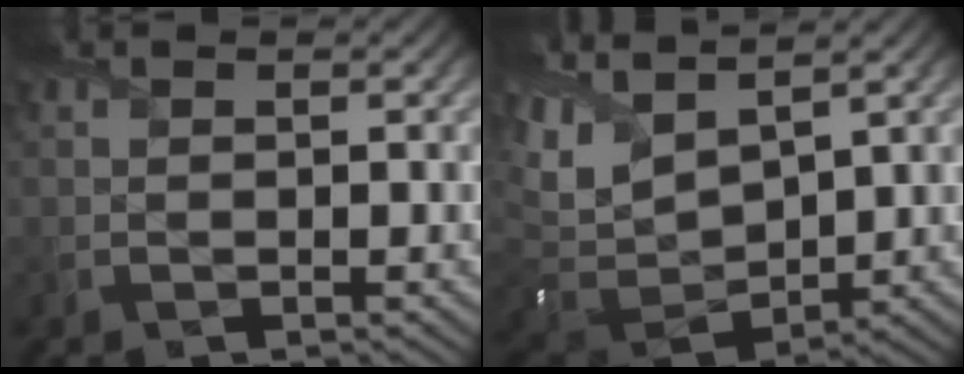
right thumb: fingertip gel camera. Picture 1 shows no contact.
{"total": 10.9, "force": [4.9, 5.7, 7.9], "torque": [-0.229, 0.013, 0.091]}